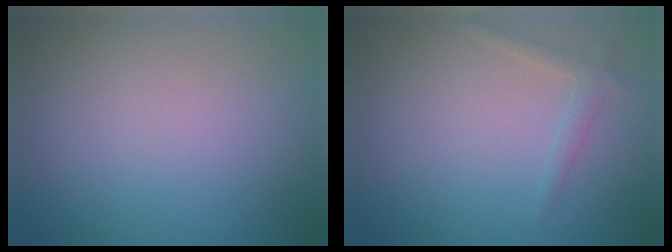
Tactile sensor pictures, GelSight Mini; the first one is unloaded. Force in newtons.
{"total": 1.2, "press": 1.2, "slide": 0.1}